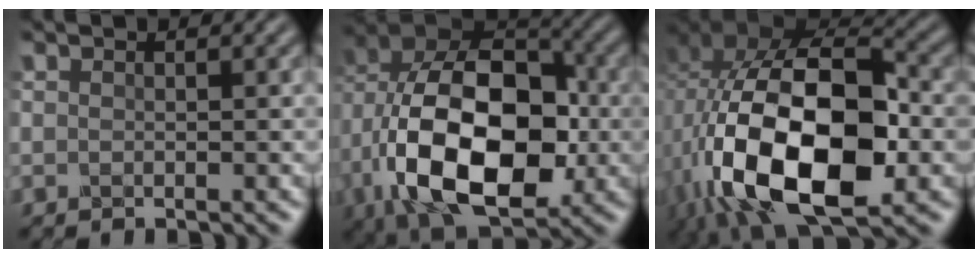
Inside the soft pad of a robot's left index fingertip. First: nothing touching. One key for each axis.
{"total": 15.3, "fx": -2.9, "fy": 9.4, "fz": 11.7, "tx": -0.194, "ty": 0.001, "tz": -0.059}
{"total": 18.4, "fx": -4.5, "fy": 10.6, "fz": 14.4, "tx": -0.285, "ty": -0.025, "tz": -0.071}